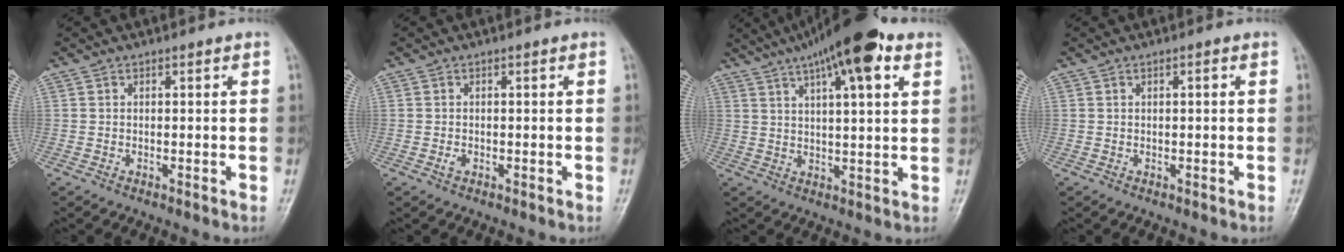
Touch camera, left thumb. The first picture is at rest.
{"total": 0.8, "force": [-0.2, 0.6, 0.6], "torque": [-0.007, 0.003, -0.002]}
{"total": 15.9, "force": [9.1, 4.3, 12.3], "torque": [-0.183, -0.003, 0.141]}
{"total": 0.6, "force": [0.2, 0.1, 0.6], "torque": [-0.011, 0.001, 0.002]}